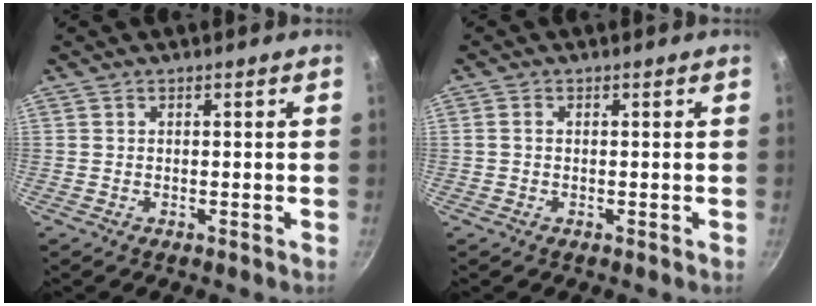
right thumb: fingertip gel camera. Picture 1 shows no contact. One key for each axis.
{"total": 1.0, "fx": 0.0, "fy": 0.8, "fz": 0.7, "tx": -0.013, "ty": 0.005, "tz": -0.001}